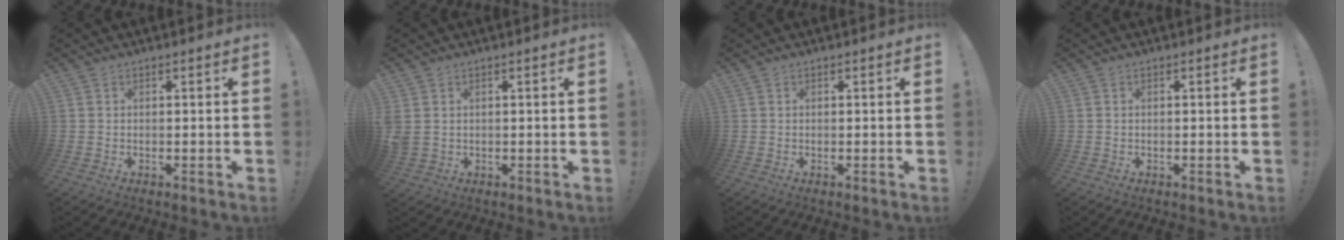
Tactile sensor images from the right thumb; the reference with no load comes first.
{"total": 3.1, "force": [1.0, 2.2, 2.0], "torque": [-0.053, 0.000, 0.018]}
{"total": 0.0}
{"total": 0.0}